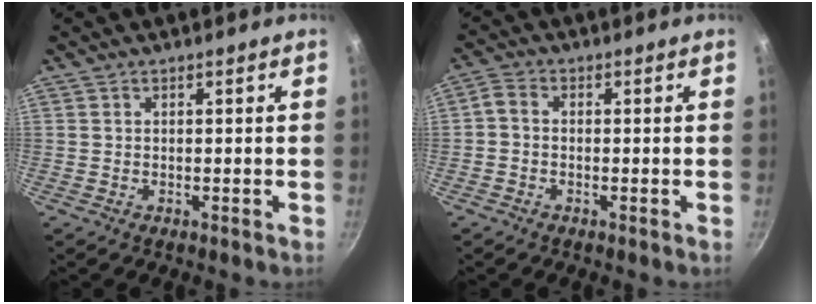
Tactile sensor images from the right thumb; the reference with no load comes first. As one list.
[{"total": 2.6, "force": [-0.8, 1.9, 1.6], "torque": [-0.039, 0.013, -0.026]}]